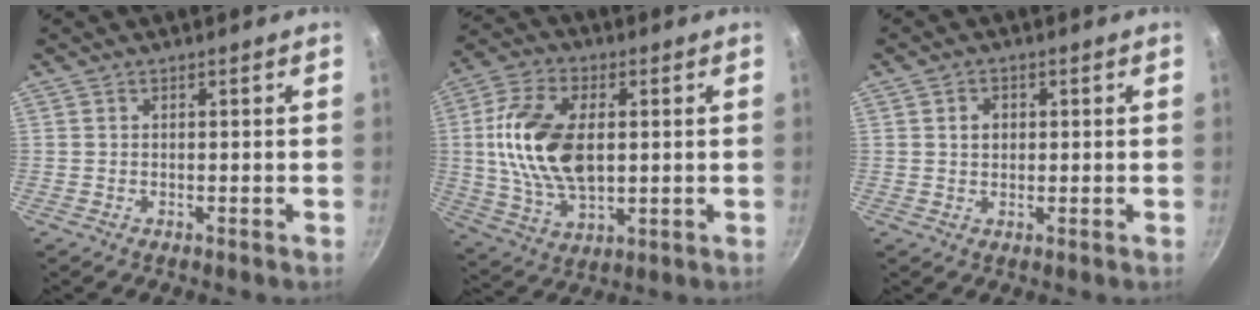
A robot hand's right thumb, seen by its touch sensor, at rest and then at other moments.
{"total": 16.9, "force": [1.8, 10.0, 13.6], "torque": [-0.246, 0.000, 0.032]}
{"total": 2.6, "force": [0.5, 2.2, 1.4], "torque": [-0.013, 0.004, 0.008]}